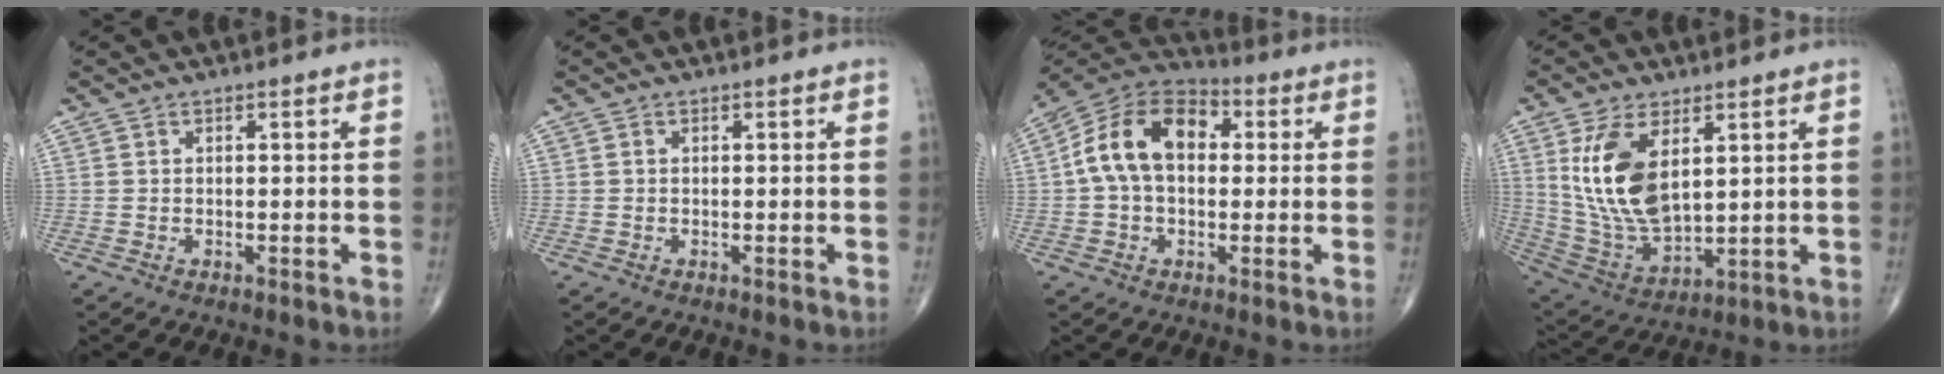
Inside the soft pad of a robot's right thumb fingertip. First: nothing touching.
{"total": 0.0}
{"total": 14.5, "force": [1.8, 9.5, 10.9], "torque": [-0.182, 0.035, 0.018]}
{"total": 15.3, "force": [4.6, 7.8, 12.3], "torque": [-0.236, -0.023, 0.107]}